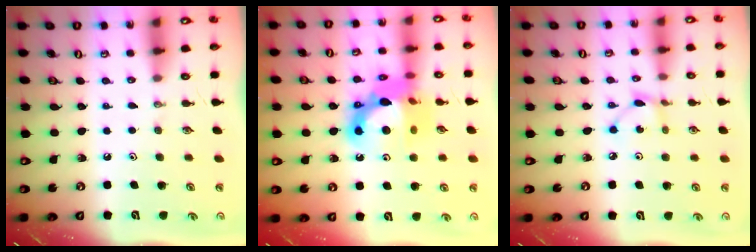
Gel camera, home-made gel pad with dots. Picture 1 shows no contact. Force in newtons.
{"total": 16.1, "press": 16.1, "slide": 1.5}
{"total": 2.9, "press": 2.9, "slide": 0.1}